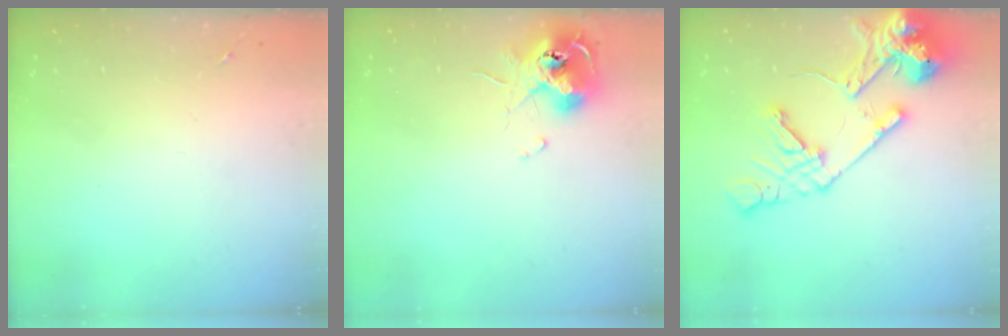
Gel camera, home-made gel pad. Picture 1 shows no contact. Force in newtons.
{"total": 11.3, "press": 11.3, "slide": 0.6}
{"total": 18.1, "press": 17.9, "slide": 2.8}